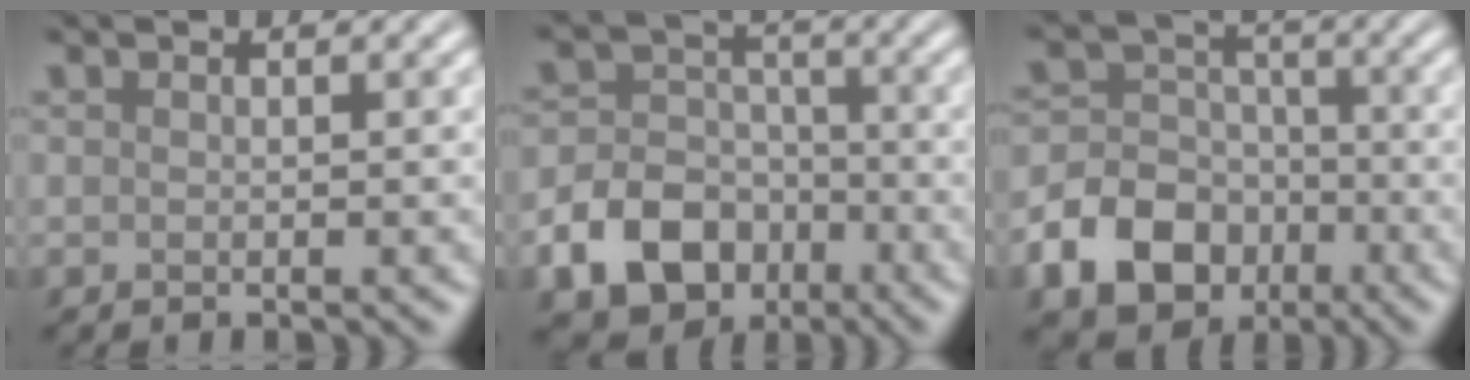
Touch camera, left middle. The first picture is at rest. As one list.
[{"total": 9.1, "force": [-4.5, 7.0, 3.6], "torque": [-0.047, -0.019, -0.100]}, {"total": 8.7, "force": [-3.9, 6.9, 3.7], "torque": [-0.052, -0.009, -0.098]}]